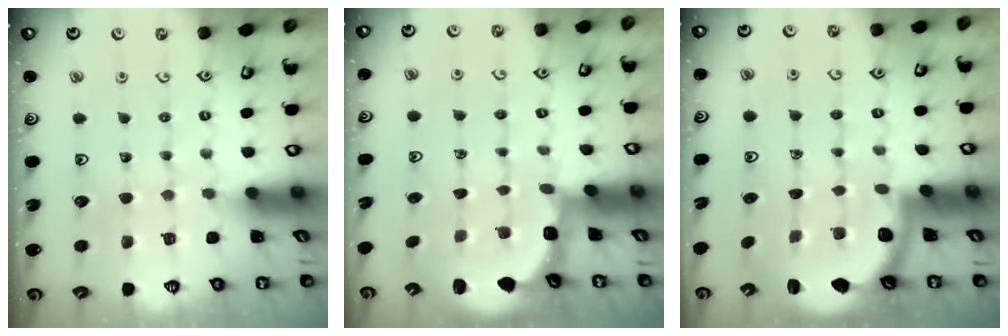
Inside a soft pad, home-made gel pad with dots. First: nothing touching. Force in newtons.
{"total": 2.9, "press": 2.5, "slide": 1.4}
{"total": 2.4, "press": 2.3, "slide": 0.6}